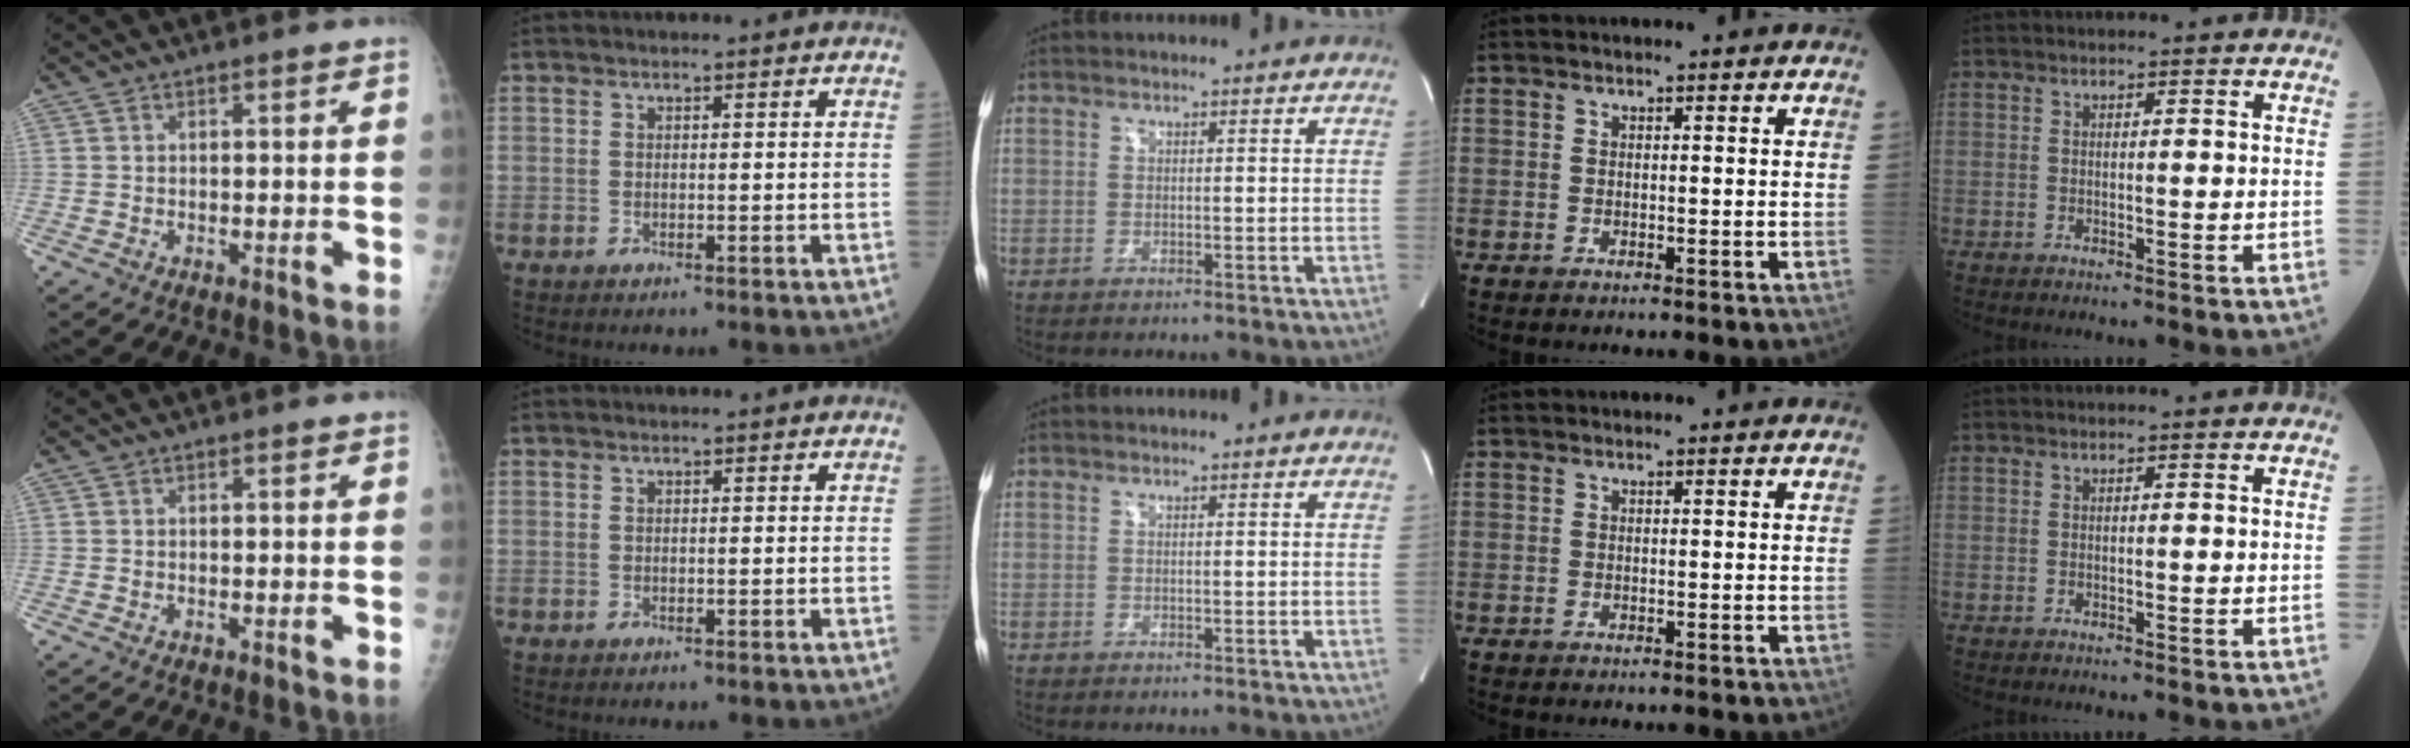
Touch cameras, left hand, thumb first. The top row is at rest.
{}